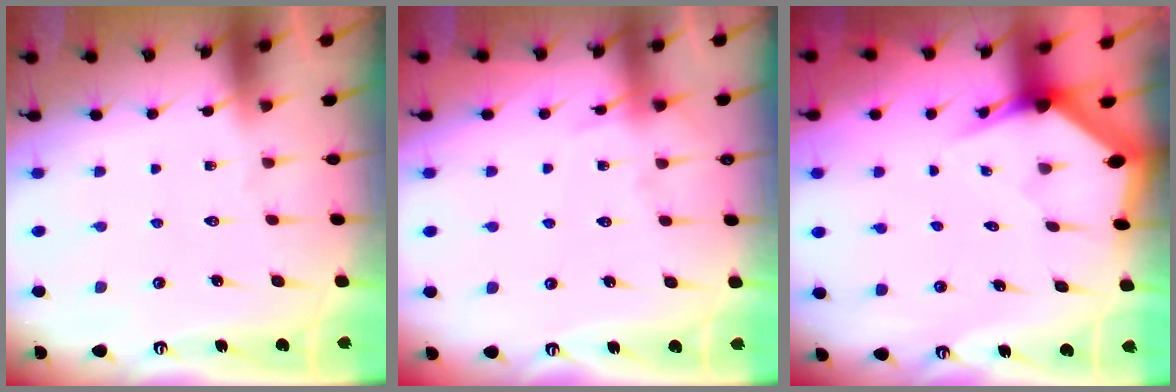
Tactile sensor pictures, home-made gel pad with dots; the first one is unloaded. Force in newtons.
{"total": 5.9, "press": 5.8, "slide": 0.7}
{"total": 3.4, "press": 3.4, "slide": 0.2}